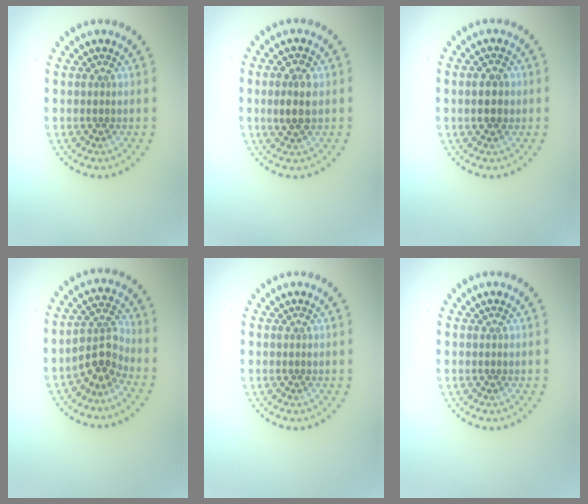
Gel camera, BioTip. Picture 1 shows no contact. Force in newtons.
{"total": 2.7, "press": 2.7, "slide": 0.4}
{"total": 3.1, "press": 3.1, "slide": 0.0}
{"total": 2.9, "press": 2.4, "slide": 1.7}
{"total": 0.0}
{"total": 0.0}